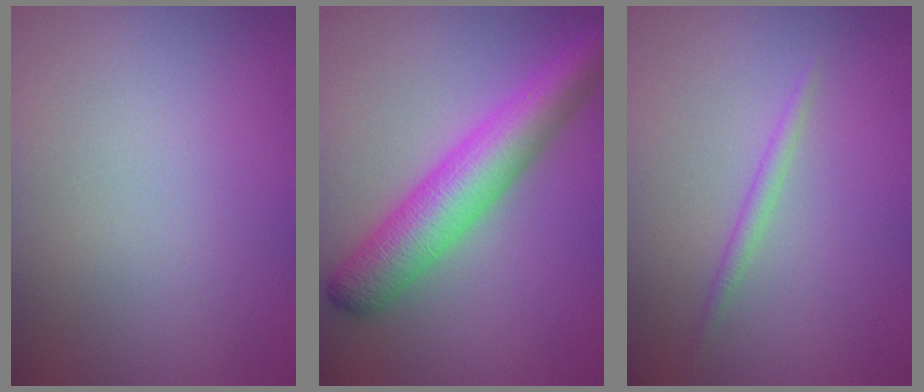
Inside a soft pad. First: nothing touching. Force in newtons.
{"total": 7.0, "press": 7.0, "slide": 0.2}
{"total": 1.1, "press": 1.1, "slide": 0.0}